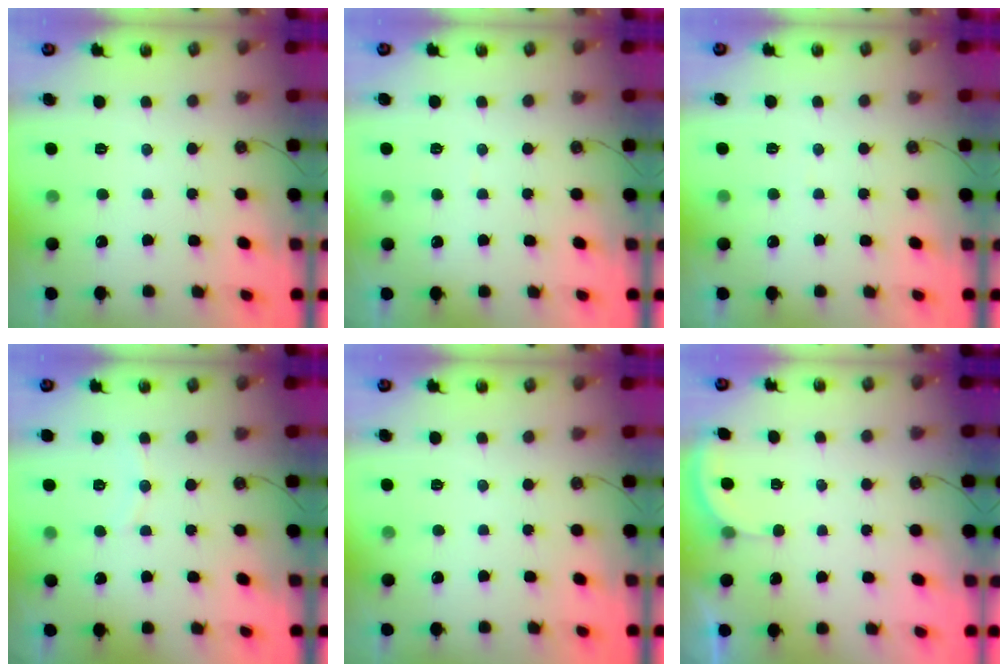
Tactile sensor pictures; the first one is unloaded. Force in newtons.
{"total": 2.0, "press": 2.0, "slide": 0.2}
{"total": 1.9, "press": 1.9, "slide": 0.2}
{"total": 3.7, "press": 3.6, "slide": 0.9}
{"total": 0.0}
{"total": 1.4, "press": 1.3, "slide": 0.5}